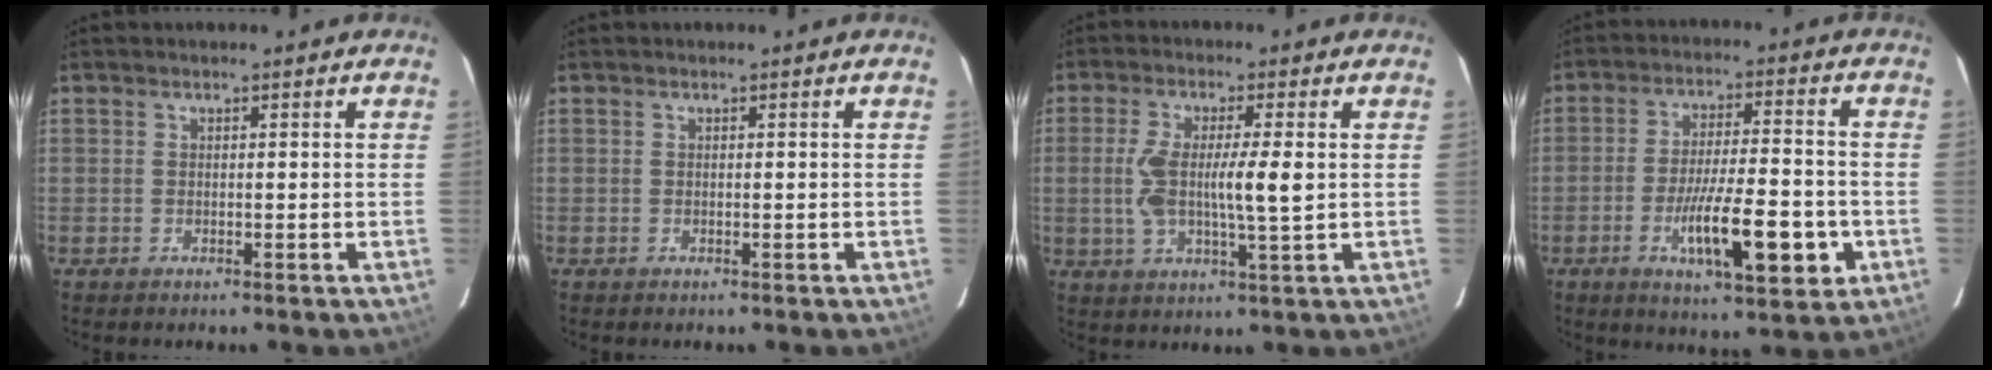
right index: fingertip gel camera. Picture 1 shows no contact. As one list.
[{"total": 0.0}, {"total": 8.6, "force": [0.3, 1.1, 8.6], "torque": [-0.166, 0.000, 0.004]}, {"total": 13.1, "force": [-4.4, 2.6, 12.1], "torque": [-0.201, -0.007, -0.064]}]